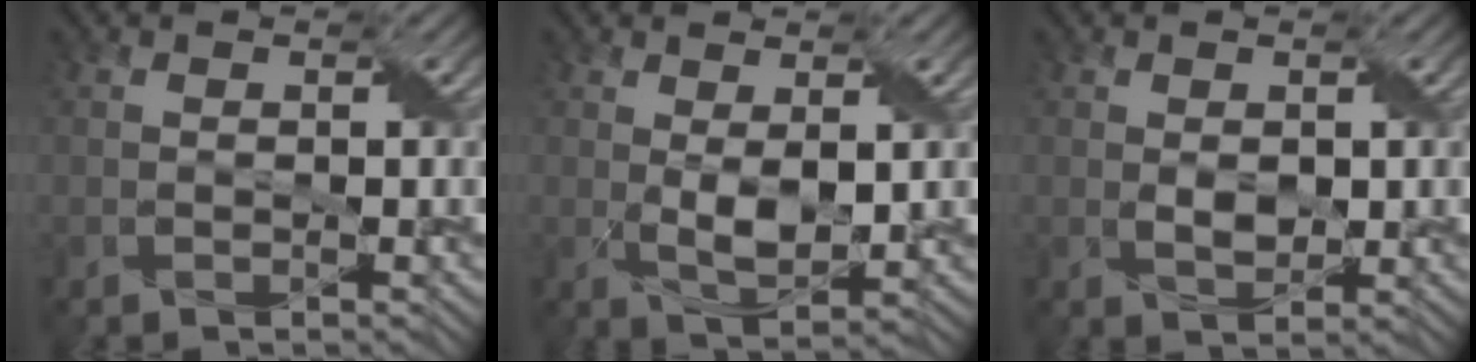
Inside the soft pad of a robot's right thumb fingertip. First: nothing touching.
{"total": 3.9, "force": [0.6, 1.8, 3.4], "torque": [-0.077, -0.005, 0.017]}
{"total": 2.1, "force": [0.2, 1.4, 1.6], "torque": [-0.036, -0.004, 0.009]}